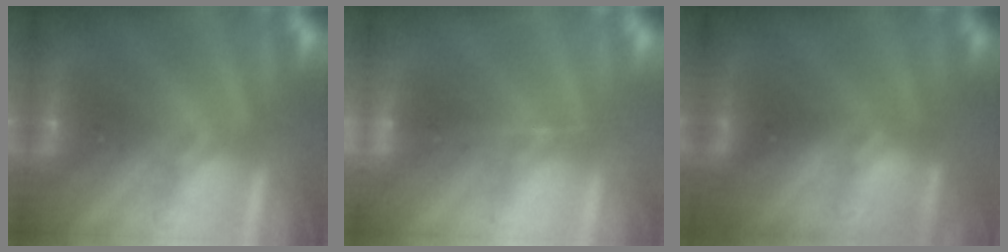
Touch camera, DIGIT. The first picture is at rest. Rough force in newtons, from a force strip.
{"total": 1.5}
{"total": 2.9}